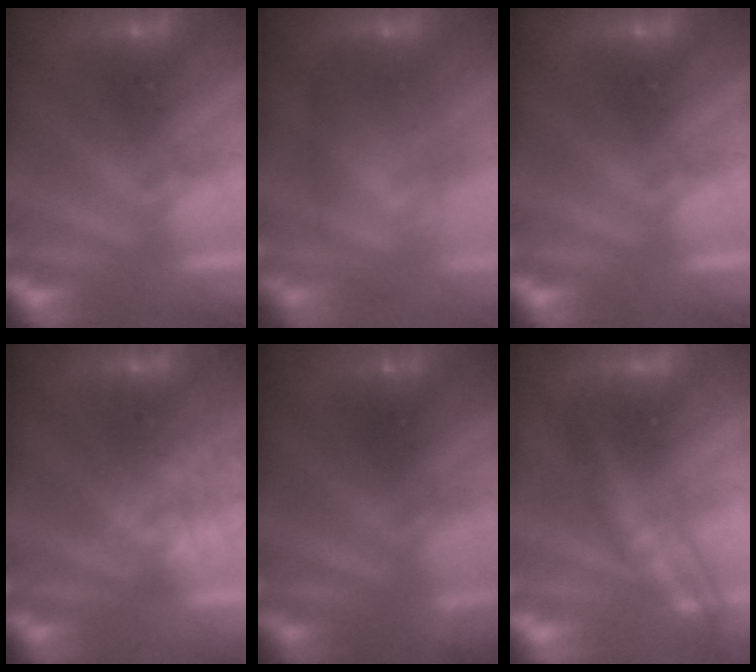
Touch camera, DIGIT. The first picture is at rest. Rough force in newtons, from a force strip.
{"total": 6.8}
{"total": 0.0}
{"total": 4.5}
{"total": 8.2}
{"total": 2.9}